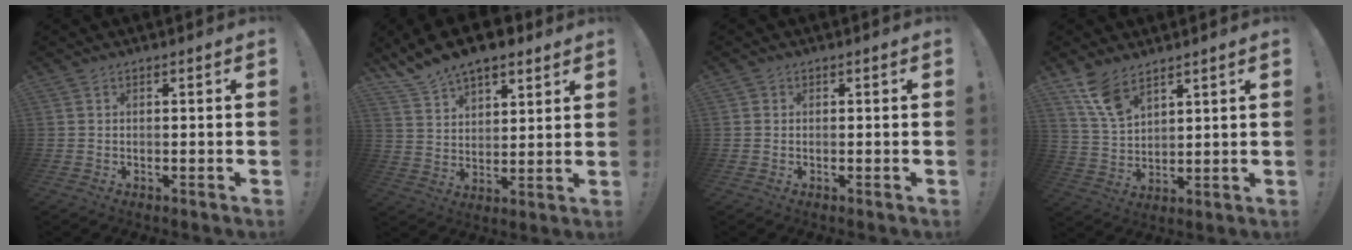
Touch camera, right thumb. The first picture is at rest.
{"total": 11.1, "force": [9.1, 4.8, 4.2], "torque": [-0.089, -0.060, 0.172]}
{"total": 0.9, "force": [0.2, 0.8, 0.1], "torque": [0.004, 0.000, 0.004]}
{"total": 9.2, "force": [6.8, 4.1, 4.6], "torque": [-0.088, -0.036, 0.132]}